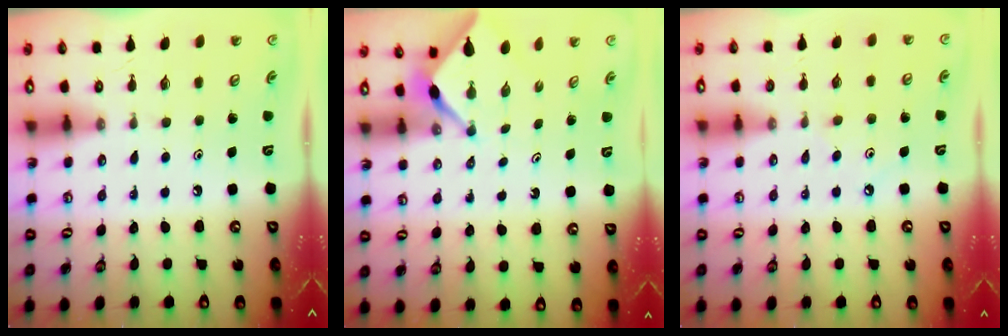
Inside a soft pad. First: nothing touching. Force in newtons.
{"total": 2.2, "press": 2.2, "slide": 0.3}
{"total": 4.4, "press": 4.4, "slide": 0.5}